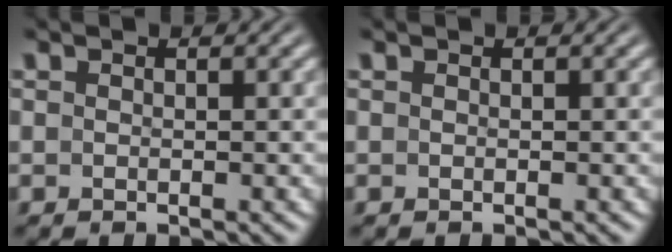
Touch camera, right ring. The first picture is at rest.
{"total": 0.0}